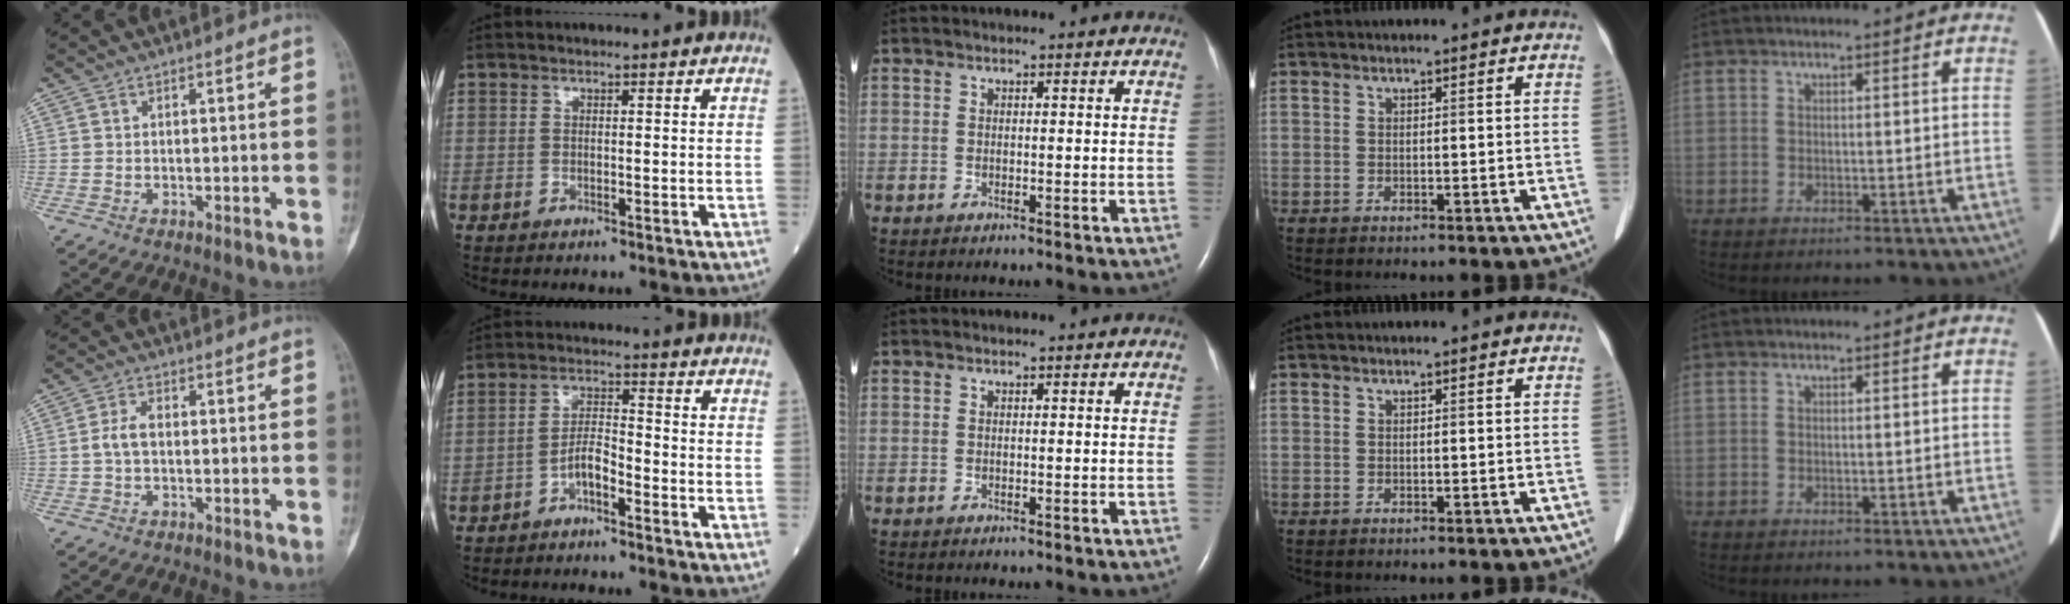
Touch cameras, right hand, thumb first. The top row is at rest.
{"thumb": {"total": 3.6, "force": [-0.3, 2.2, 2.9], "torque": [-0.057, 0.013, -0.009]}, "index": {"total": 3.9, "force": [-2.4, 1.2, 2.9], "torque": [-0.051, 0.013, -0.047]}}